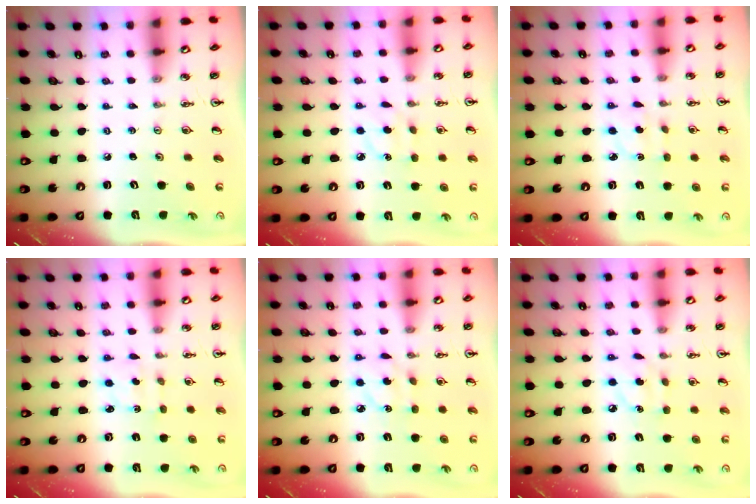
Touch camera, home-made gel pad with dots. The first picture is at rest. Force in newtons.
{"total": 5.6, "press": 5.5, "slide": 0.6}
{"total": 2.3, "press": 2.1, "slide": 0.8}
{"total": 2.1, "press": 2.0, "slide": 0.6}
{"total": 5.1, "press": 5.1, "slide": 0.4}
{"total": 4.4, "press": 4.3, "slide": 0.5}